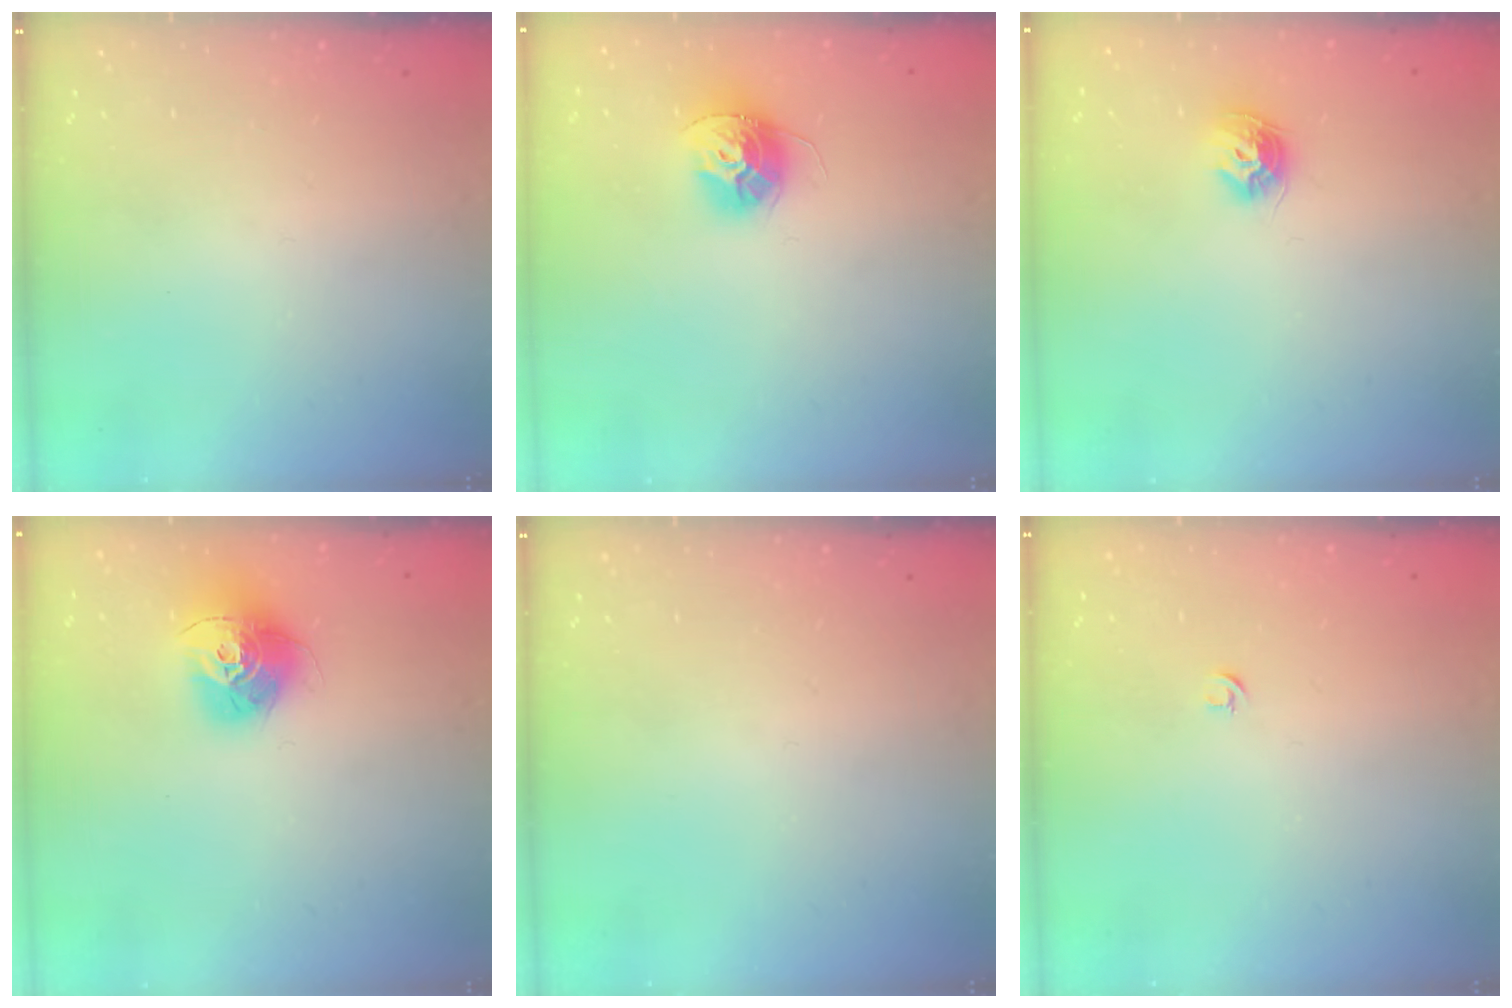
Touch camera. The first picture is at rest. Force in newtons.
{"total": 11.3, "press": 11.3, "slide": 0.7}
{"total": 8.3, "press": 8.3, "slide": 0.2}
{"total": 14.1, "press": 14.1, "slide": 1.3}
{"total": 0.0}
{"total": 2.7, "press": 2.6, "slide": 0.6}